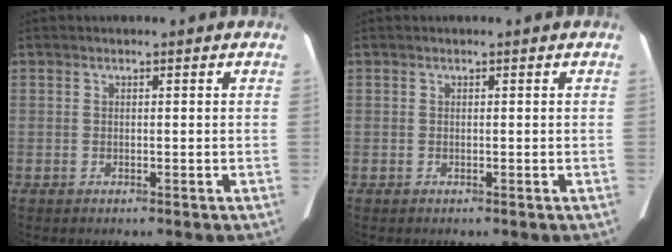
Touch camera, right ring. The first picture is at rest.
{"total": 0.0}